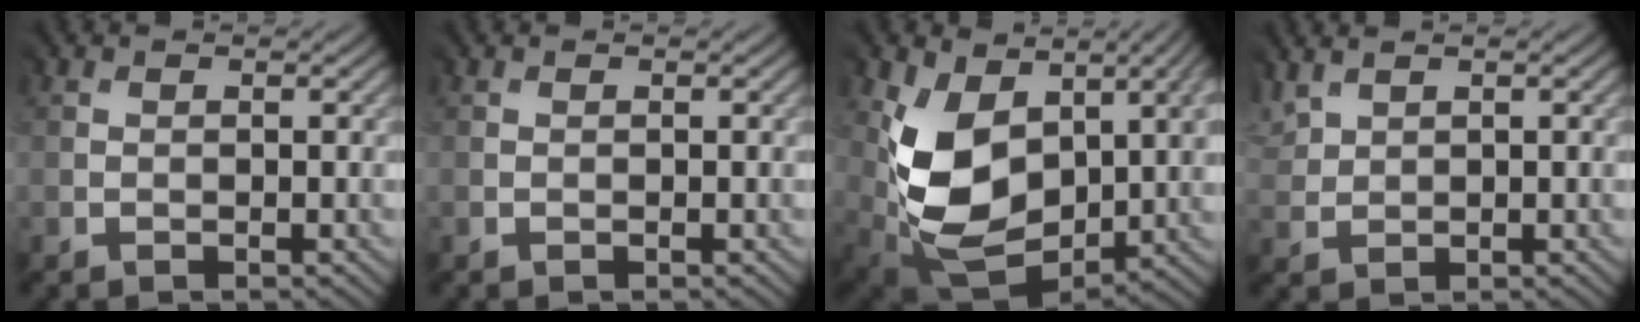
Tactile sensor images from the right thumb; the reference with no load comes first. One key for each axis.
{"total": 0.0}
{"total": 10.5, "fx": 1.8, "fy": 6.9, "fz": 7.7, "tx": -0.183, "ty": -0.021, "tz": 0.042}
{"total": 4.1, "fx": 3.2, "fy": 1.9, "fz": 1.6, "tx": -0.062, "ty": 0.012, "tz": 0.064}